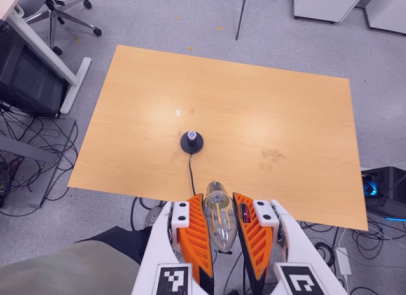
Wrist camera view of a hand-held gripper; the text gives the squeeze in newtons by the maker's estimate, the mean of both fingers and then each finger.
{"total": 21.5, "left": 24.2, "right": 18.8}